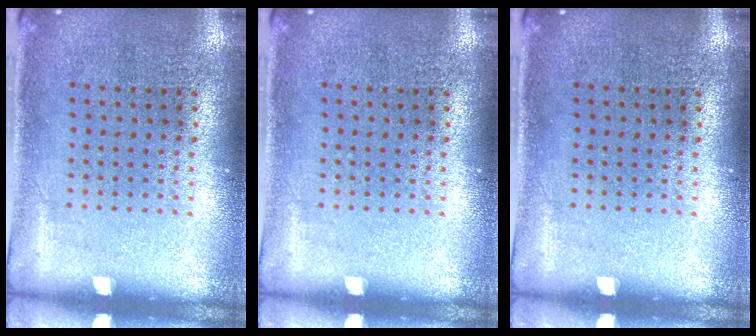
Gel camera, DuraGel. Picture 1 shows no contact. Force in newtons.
{"total": 0.0}
{"total": 0.0}